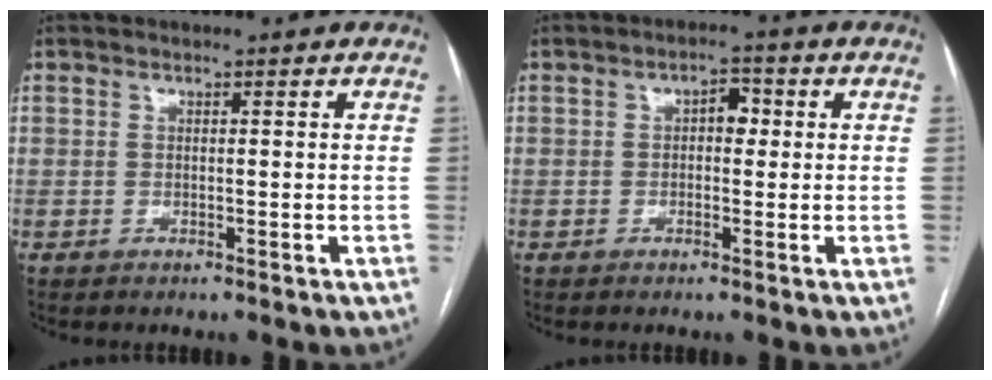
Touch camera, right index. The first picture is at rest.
{"total": 3.0, "force": [0.4, 1.7, 2.4], "torque": [-0.033, 0.014, 0.003]}